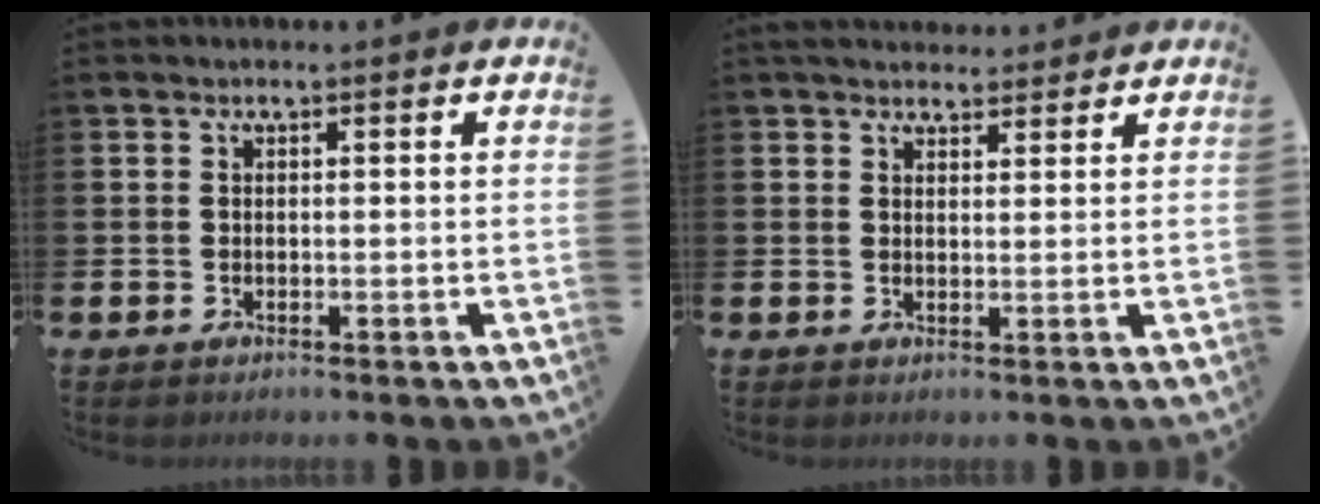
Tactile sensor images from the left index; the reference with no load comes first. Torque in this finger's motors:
{"motor_torque": [-0.18, -0.41, 0.32, 0.03]}